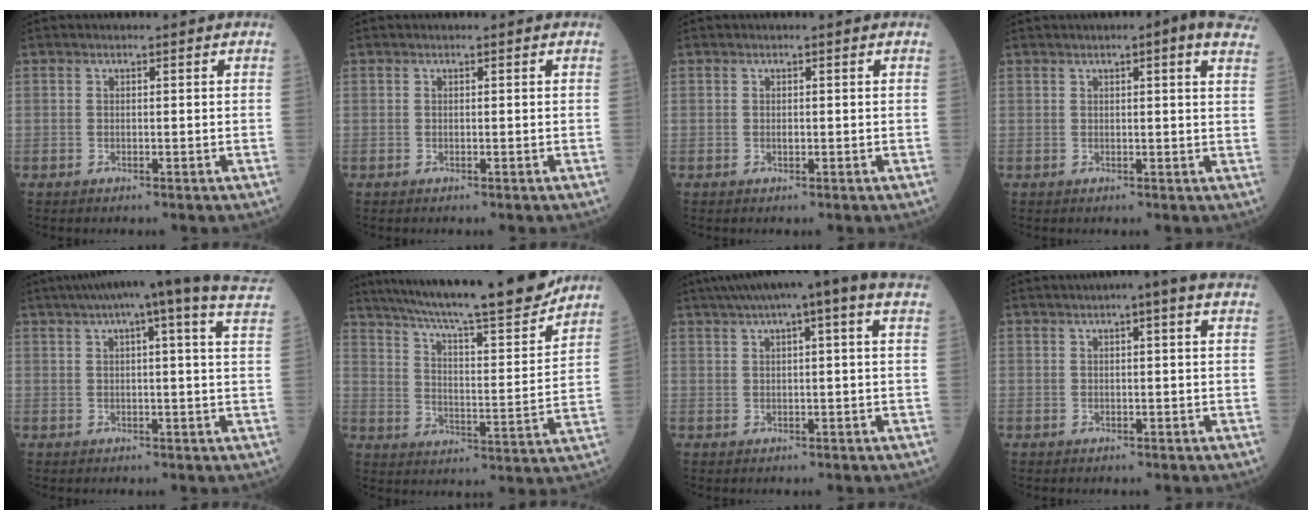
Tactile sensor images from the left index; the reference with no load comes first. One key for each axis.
{"total": 0.0}
{"total": 0.6, "fx": 0.0, "fy": 0.4, "fz": 0.5, "tx": -0.013, "ty": 0.002, "tz": 0.003}
{"total": 9.5, "fx": 6.6, "fy": 1.2, "fz": 6.7, "tx": -0.081, "ty": 0.010, "tz": 0.070}
{"total": 19.7, "fx": 16.0, "fy": 0.6, "fz": 11.4, "tx": -0.181, "ty": 0.020, "tz": 0.197}
{"total": 24.1, "fx": 21.1, "fy": 1.6, "fz": 11.5, "tx": -0.199, "ty": -0.023, "tz": 0.308}
{"total": 12.2, "fx": 8.8, "fy": 0.8, "fz": 8.3, "tx": -0.144, "ty": 0.049, "tz": 0.125}
{"total": 5.9, "fx": 4.2, "fy": 0.5, "fz": 4.1, "tx": -0.061, "ty": 0.032, "tz": 0.061}